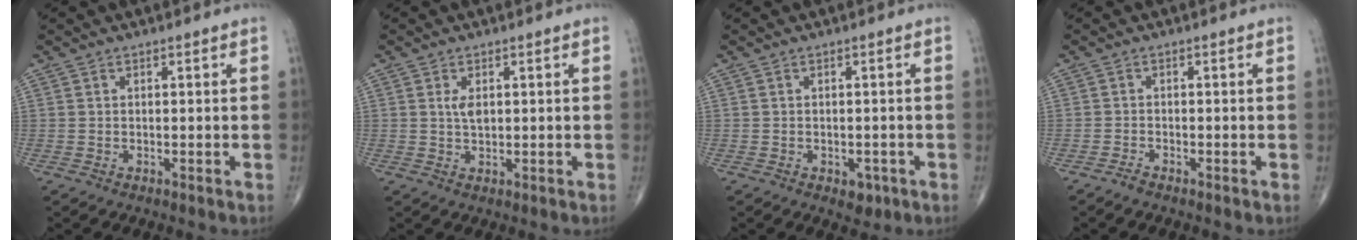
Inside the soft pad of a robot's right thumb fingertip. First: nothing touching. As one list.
[{"total": 2.3, "force": [0.6, 1.2, 1.9], "torque": [-0.032, -0.004, 0.012]}, {"total": 2.6, "force": [-1.1, 1.7, 1.6], "torque": [-0.007, 0.001, -0.008]}, {"total": 1.1, "force": [-1.0, 0.1, 0.4], "torque": [-0.013, 0.002, -0.022]}]